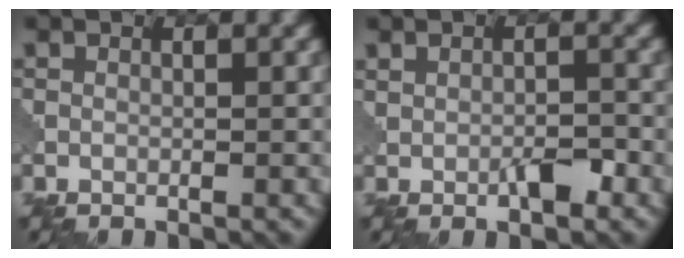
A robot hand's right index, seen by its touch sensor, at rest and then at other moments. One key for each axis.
{"total": 2.5, "fx": -0.6, "fy": 1.2, "fz": 2.1, "tx": -0.037, "ty": -0.002, "tz": -0.009}